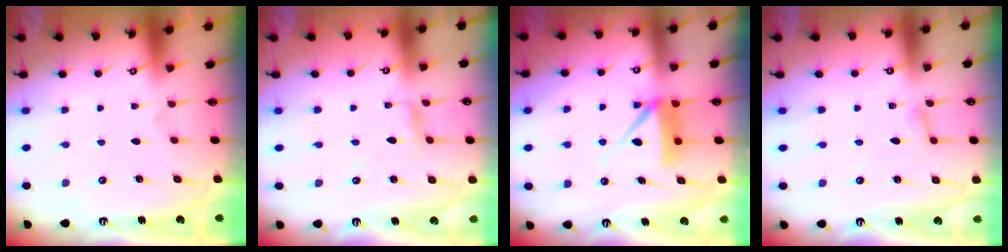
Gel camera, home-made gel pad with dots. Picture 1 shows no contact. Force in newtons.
{"total": 2.1, "press": 2.1, "slide": 0.1}
{"total": 8.2, "press": 8.1, "slide": 0.6}
{"total": 3.0, "press": 3.0, "slide": 0.3}